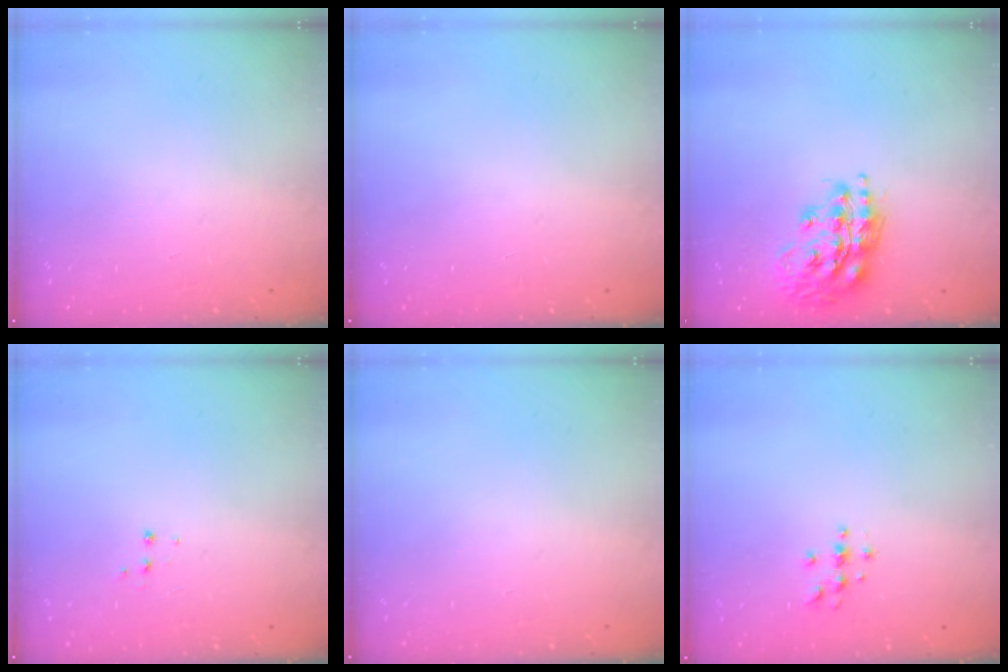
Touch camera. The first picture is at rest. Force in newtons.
{"total": 0.0}
{"total": 16.2, "press": 16.2, "slide": 1.5}
{"total": 3.3, "press": 3.3, "slide": 0.5}
{"total": 0.0}
{"total": 3.7, "press": 3.7, "slide": 0.4}